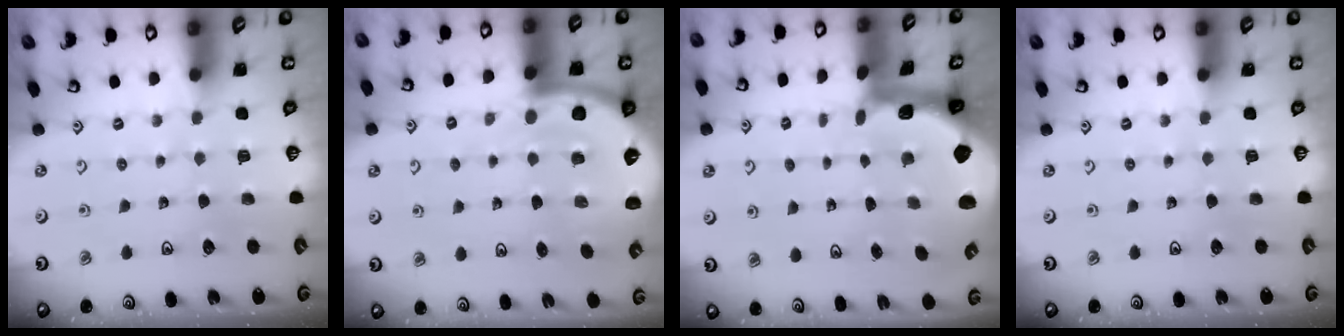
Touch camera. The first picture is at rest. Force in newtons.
{"total": 7.3, "press": 7.2, "slide": 1.1}
{"total": 2.7, "press": 1.7, "slide": 2.1}
{"total": 0.0}